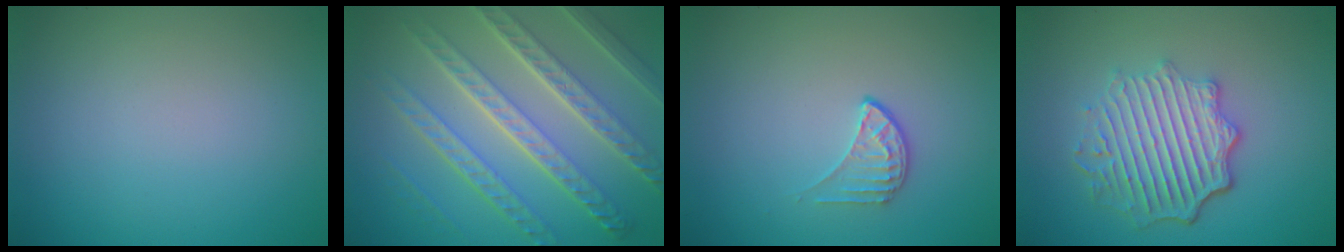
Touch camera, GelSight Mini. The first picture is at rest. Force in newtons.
{"total": 8.7, "press": 6.2, "slide": 6.0}
{"total": 1.6, "press": 1.0, "slide": 1.2}
{"total": 6.0, "press": 4.7, "slide": 3.8}